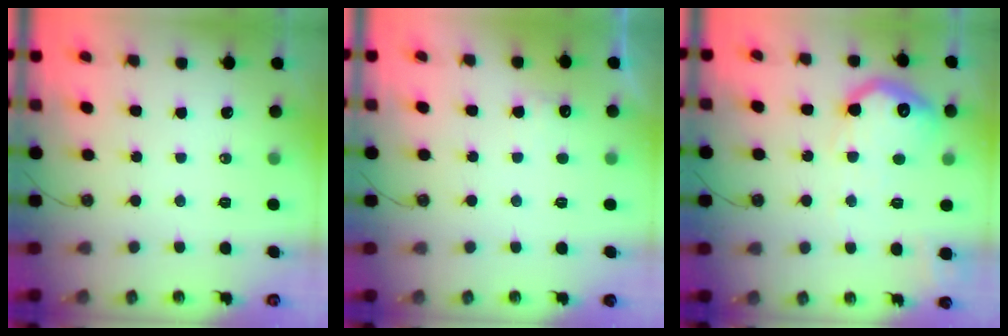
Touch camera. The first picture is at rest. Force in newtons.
{"total": 6.5, "press": 6.3, "slide": 1.2}
{"total": 17.8, "press": 17.8, "slide": 1.1}